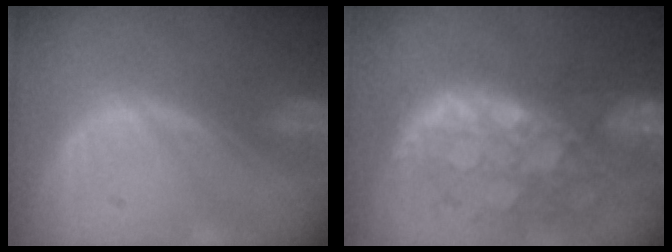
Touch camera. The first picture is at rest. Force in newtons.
{"total": 11.7, "press": 9.9, "slide": 6.3}